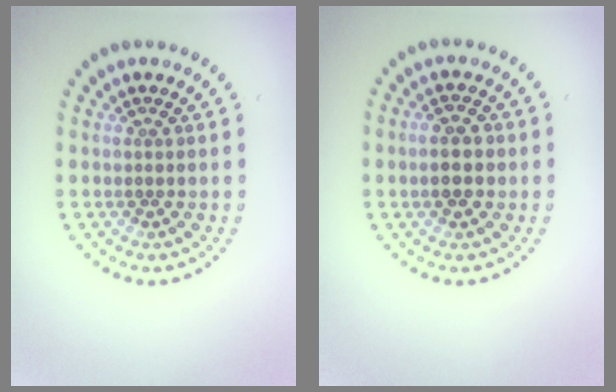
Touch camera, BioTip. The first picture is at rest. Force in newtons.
{"total": 2.6, "press": 2.6, "slide": 0.1}